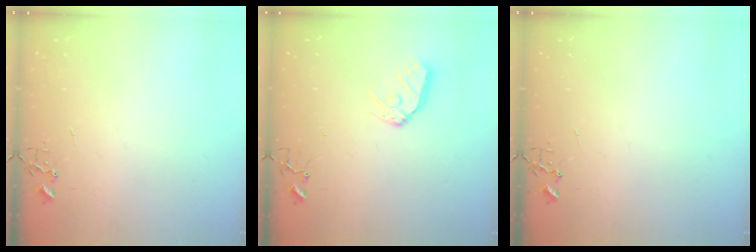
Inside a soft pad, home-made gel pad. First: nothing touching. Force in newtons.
{"total": 9.7, "press": 9.7, "slide": 0.9}
{"total": 0.0}